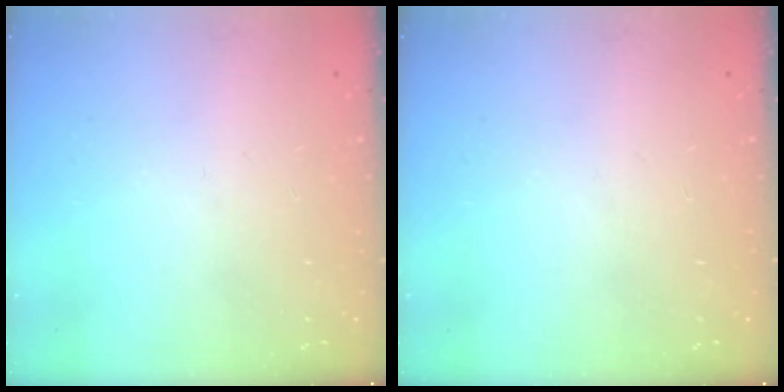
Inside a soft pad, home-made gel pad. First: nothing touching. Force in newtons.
{"total": 0.0}